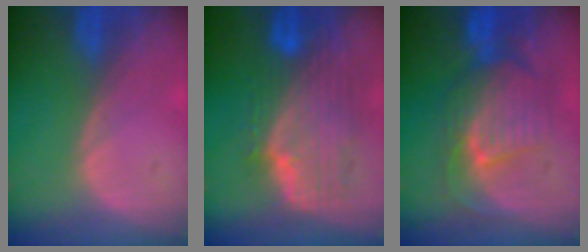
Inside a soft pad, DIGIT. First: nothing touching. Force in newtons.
{"total": 10.6, "press": 9.2, "slide": 5.4}
{"total": 9.3, "press": 8.7, "slide": 3.3}